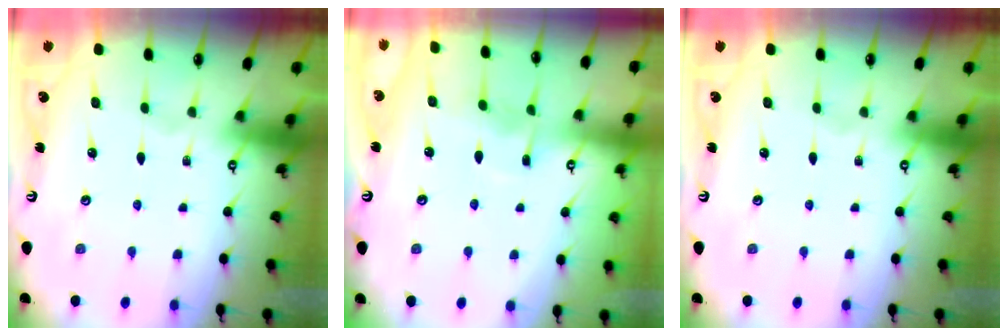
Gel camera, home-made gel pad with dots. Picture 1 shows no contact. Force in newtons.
{"total": 4.2, "press": 4.2, "slide": 0.1}
{"total": 0.0}